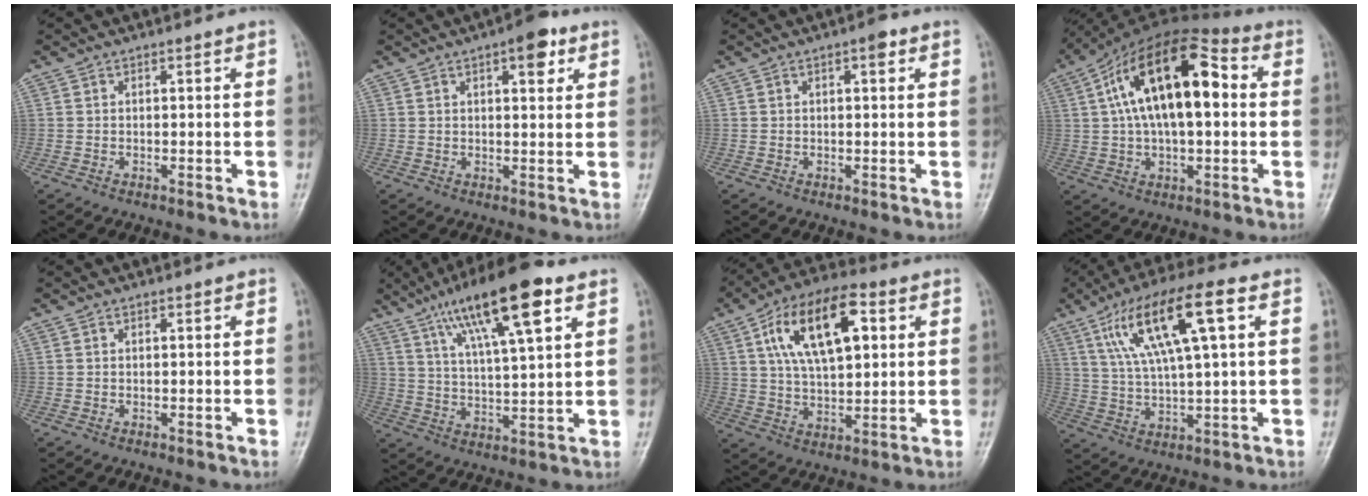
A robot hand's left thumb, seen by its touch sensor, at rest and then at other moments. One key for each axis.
{"total": 5.9, "fx": 3.0, "fy": 2.4, "fz": 4.5, "tx": -0.042, "ty": -0.008, "tz": 0.034}
{"total": 2.2, "fx": 1.0, "fy": 0.9, "fz": 1.8, "tx": -0.020, "ty": 0.001, "tz": 0.011}
{"total": 19.4, "fx": 3.5, "fy": 9.4, "fz": 16.6, "tx": -0.276, "ty": 0.030, "tz": 0.047}
{"total": 0.0}
{"total": 17.8, "fx": 9.4, "fy": 4.3, "fz": 14.5, "tx": -0.233, "ty": -0.016, "tz": 0.163}
{"total": 17.4, "fx": 5.9, "fy": 8.4, "fz": 14.1, "tx": -0.224, "ty": 0.001, "tz": 0.100}
{"total": 16.2, "fx": 6.2, "fy": 4.1, "fz": 14.4, "tx": -0.271, "ty": 0.007, "tz": 0.111}